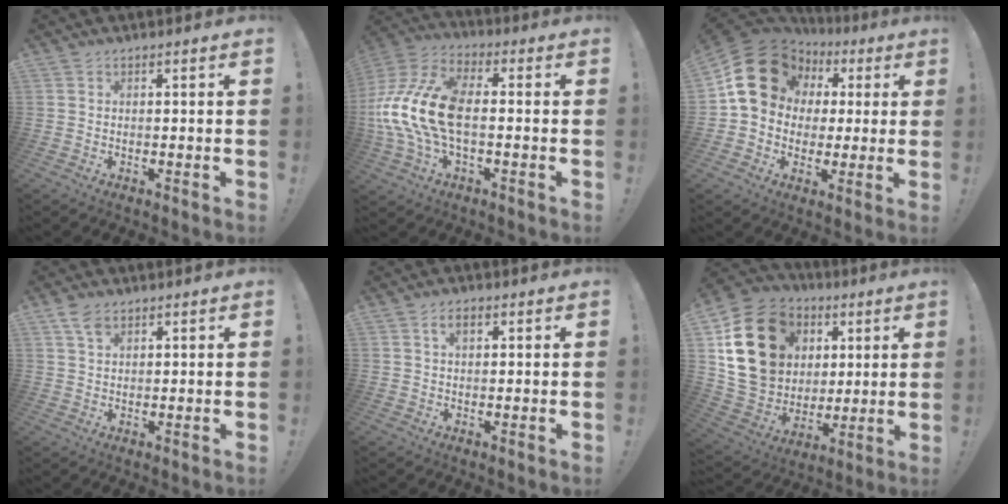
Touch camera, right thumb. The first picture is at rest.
{"total": 18.5, "force": [-1.2, 10.5, 15.1], "torque": [-0.309, 0.018, -0.010]}
{"total": 19.5, "force": [6.1, 15.4, 10.3], "torque": [-0.144, -0.008, 0.127]}
{"total": 4.3, "force": [2.7, 2.1, 2.5], "torque": [-0.046, -0.011, 0.050]}
{"total": 3.2, "force": [1.3, 1.5, 2.5], "torque": [-0.037, 0.000, 0.019]}
{"total": 24.1, "force": [7.9, 19.2, 12.2], "torque": [-0.206, -0.022, 0.177]}